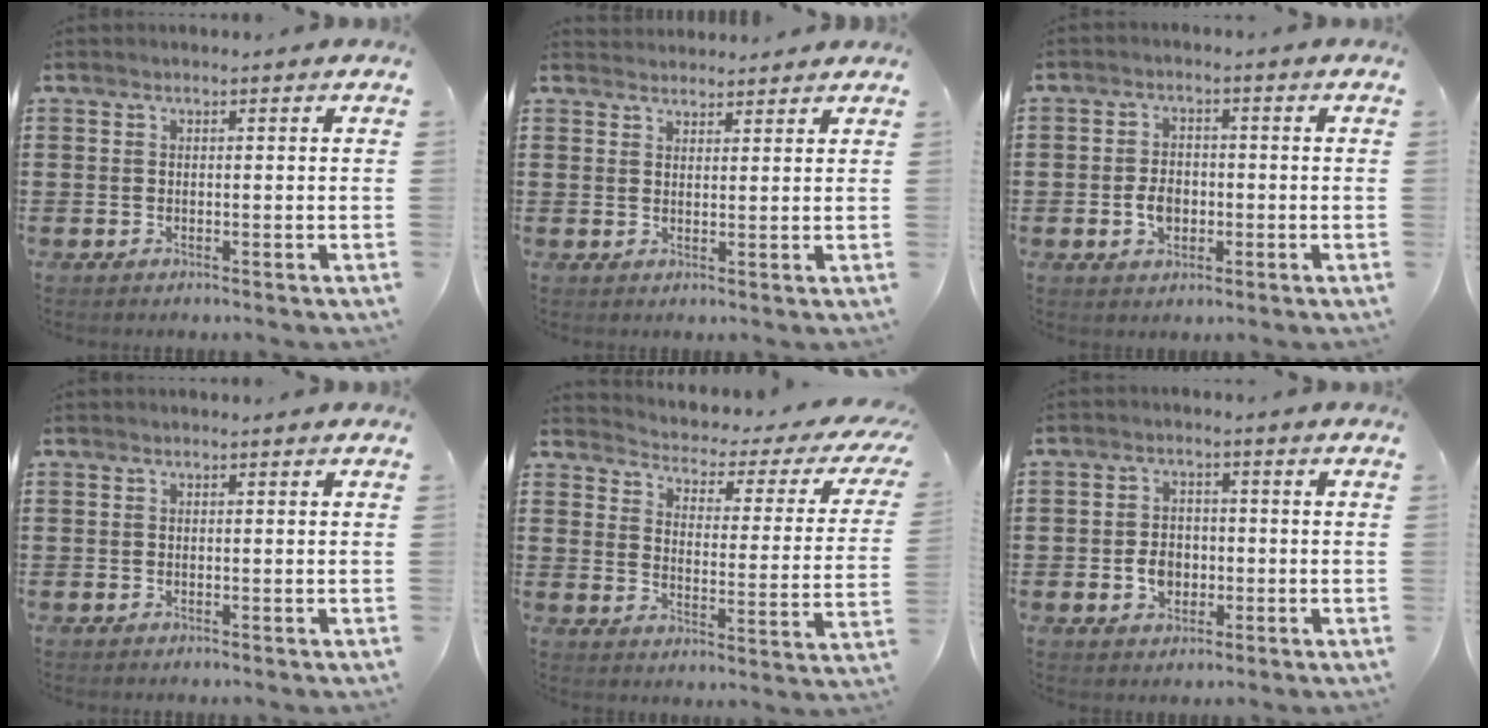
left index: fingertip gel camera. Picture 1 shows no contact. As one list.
[{"total": 2.3, "force": [2.2, 0.3, -0.2], "torque": [-0.002, -0.003, 0.044]}, {"total": 3.7, "force": [-0.9, 2.6, 2.5], "torque": [-0.042, -0.001, -0.018]}, {"total": 0.0}, {"total": 2.2, "force": [1.8, 0.6, 1.1], "torque": [-0.038, -0.026, 0.019]}, {"total": 4.0, "force": [-0.9, 3.1, 2.4], "torque": [-0.043, 0.001, -0.020]}]